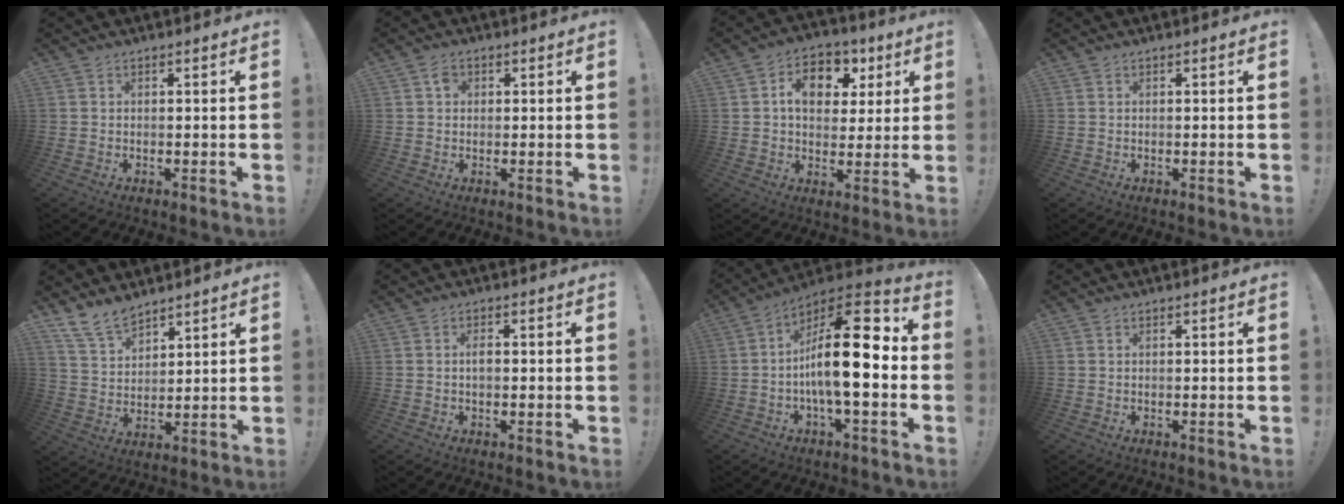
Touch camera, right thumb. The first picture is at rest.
{"total": 2.1, "force": [0.5, 1.7, 1.0], "torque": [-0.004, -0.002, 0.006]}
{"total": 11.7, "force": [3.9, 8.6, 6.9], "torque": [-0.097, -0.009, 0.075]}
{"total": 0.0}
{"total": 9.7, "force": [8.2, 4.1, 3.2], "torque": [-0.065, -0.052, 0.161]}
{"total": 2.0, "force": [0.0, 1.1, 1.7], "torque": [-0.025, 0.004, -0.003]}
{"total": 20.4, "force": [-1.2, 6.9, 19.2], "torque": [-0.314, 0.010, -0.023]}
{"total": 0.0}